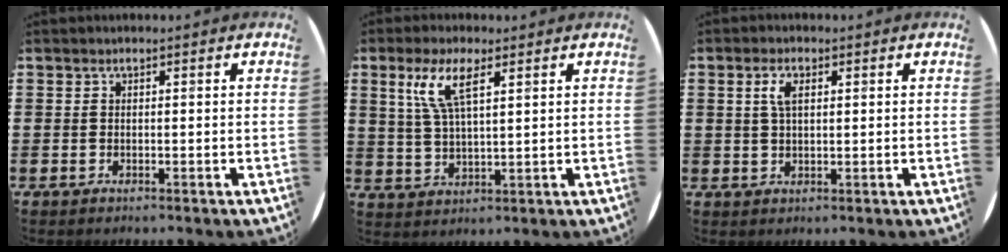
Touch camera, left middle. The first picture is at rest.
{"total": 6.6, "force": [3.6, 1.6, 5.2], "torque": [-0.115, 0.009, 0.062]}
{"total": 3.4, "force": [1.3, 1.6, 2.7], "torque": [-0.058, 0.010, 0.021]}